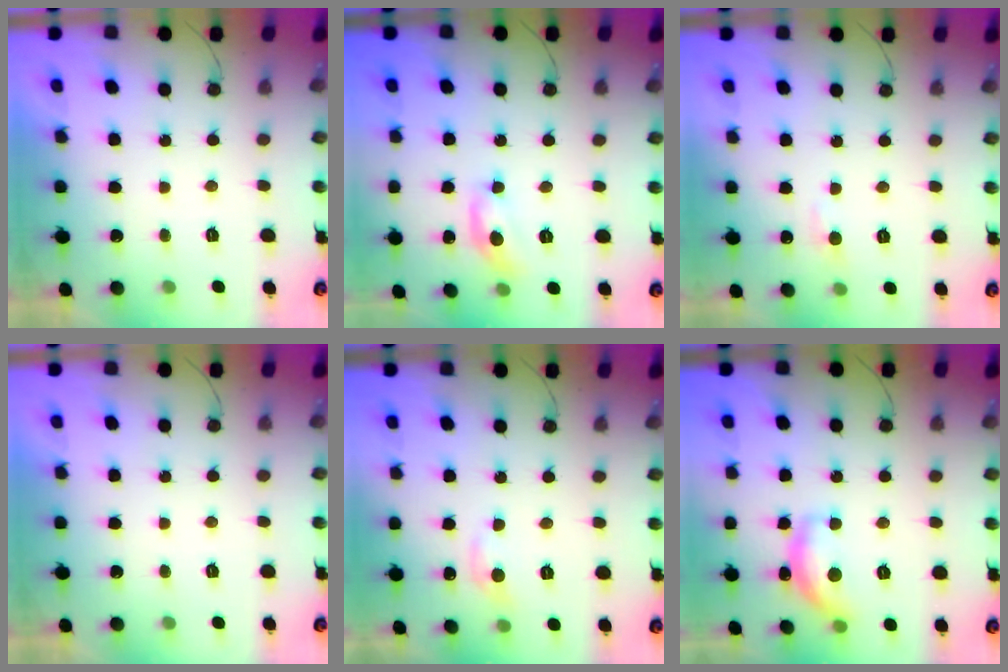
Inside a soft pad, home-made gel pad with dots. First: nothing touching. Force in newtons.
{"total": 9.0, "press": 9.0, "slide": 0.6}
{"total": 4.7, "press": 4.7, "slide": 0.6}
{"total": 0.0}
{"total": 6.8, "press": 6.8, "slide": 1.0}
{"total": 12.6, "press": 12.6, "slide": 0.5}